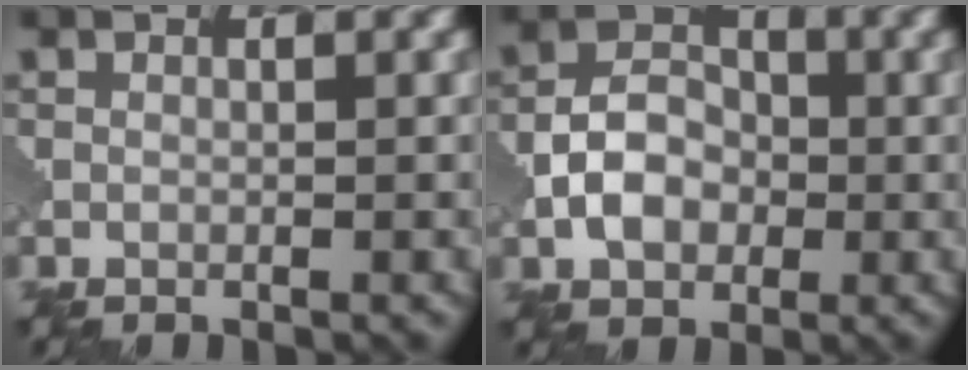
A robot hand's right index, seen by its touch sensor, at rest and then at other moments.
{"total": 4.8, "force": [-1.3, 3.5, 3.0], "torque": [-0.046, 0.006, -0.025]}